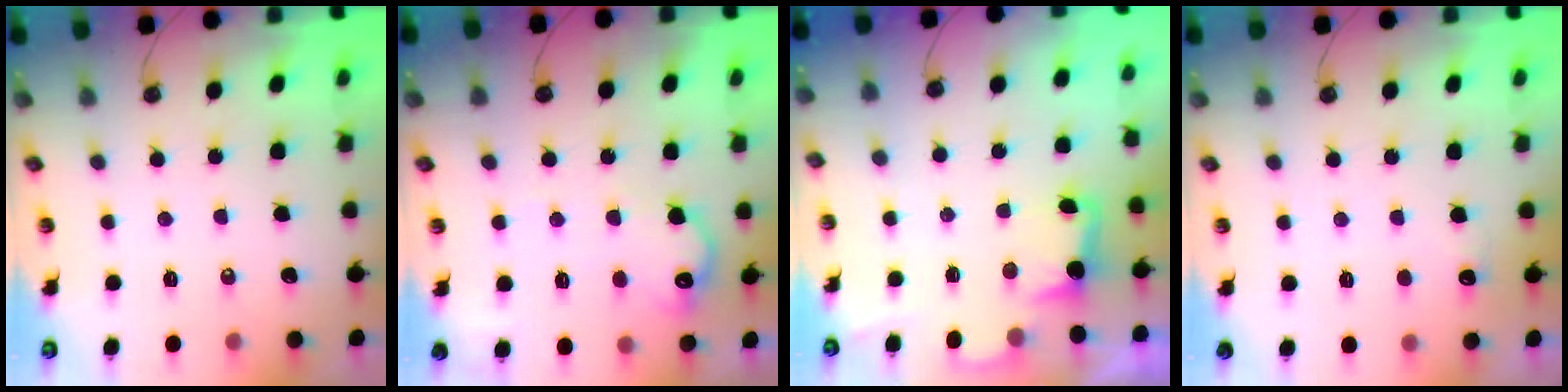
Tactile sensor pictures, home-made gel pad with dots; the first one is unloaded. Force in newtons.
{"total": 11.3, "press": 11.3, "slide": 0.4}
{"total": 3.1, "press": 3.0, "slide": 0.8}
{"total": 2.5, "press": 2.3, "slide": 0.9}